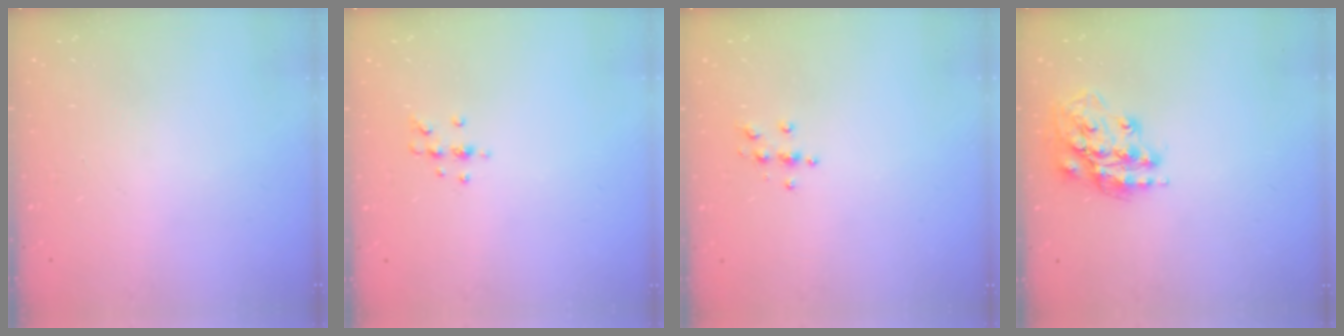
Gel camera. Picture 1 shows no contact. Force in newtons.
{"total": 5.4, "press": 5.2, "slide": 1.4}
{"total": 3.9, "press": 3.8, "slide": 0.4}
{"total": 16.1, "press": 16.1, "slide": 1.5}